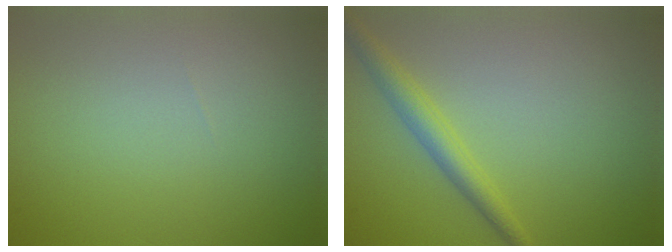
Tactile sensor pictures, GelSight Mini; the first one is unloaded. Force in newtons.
{"total": 2.7, "press": 2.7, "slide": 0.0}